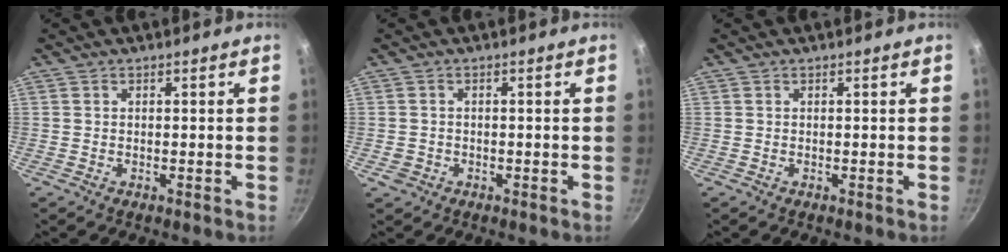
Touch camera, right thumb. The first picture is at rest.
{"total": 1.9, "force": [-0.7, 1.7, 0.6], "torque": [-0.009, 0.005, -0.006]}
{"total": 0.0}